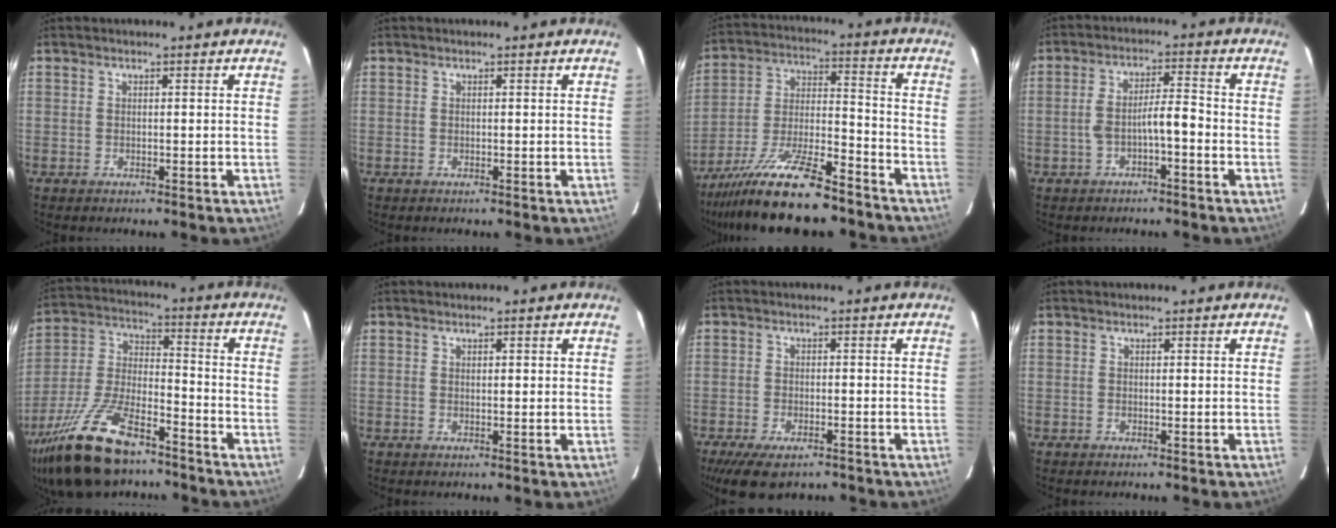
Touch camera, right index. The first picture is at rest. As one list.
[{"total": 0.0}, {"total": 17.0, "force": [-13.5, 2.4, 10.1], "torque": [-0.203, -0.018, -0.240]}, {"total": 5.4, "force": [-1.7, 1.2, 5.0], "torque": [-0.094, 0.022, -0.026]}, {"total": 17.4, "force": [-12.2, 5.3, 11.2], "torque": [-0.252, -0.015, -0.227]}, {"total": 1.0, "force": [0.5, 0.3, 0.8], "torque": [-0.016, 0.005, 0.007]}, {"total": 7.0, "force": [-4.8, 3.1, 4.0], "torque": [-0.069, -0.009, -0.075]}, {"total": 0.0}]